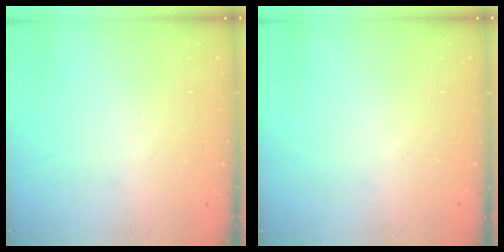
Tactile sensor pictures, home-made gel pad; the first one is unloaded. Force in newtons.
{"total": 0.0}